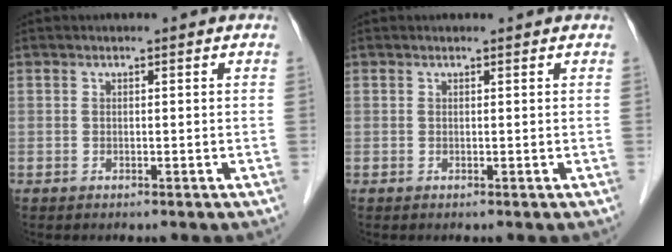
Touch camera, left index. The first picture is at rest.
{"total": 0.8, "force": [0.8, 0.1, 0.2], "torque": [-0.008, 0.005, 0.009]}